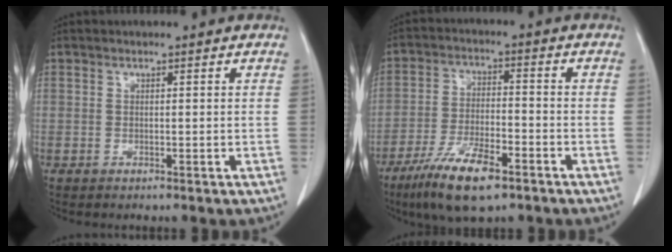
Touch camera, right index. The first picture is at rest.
{"total": 11.7, "force": [-7.3, 3.3, 8.6], "torque": [-0.167, -0.013, -0.126]}